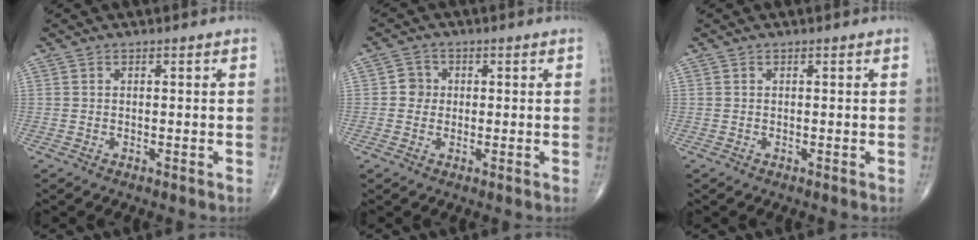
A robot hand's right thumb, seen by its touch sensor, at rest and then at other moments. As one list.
[{"total": 2.7, "force": [0.0, 2.6, 0.8], "torque": [0.005, 0.007, -0.005]}, {"total": 0.0}]